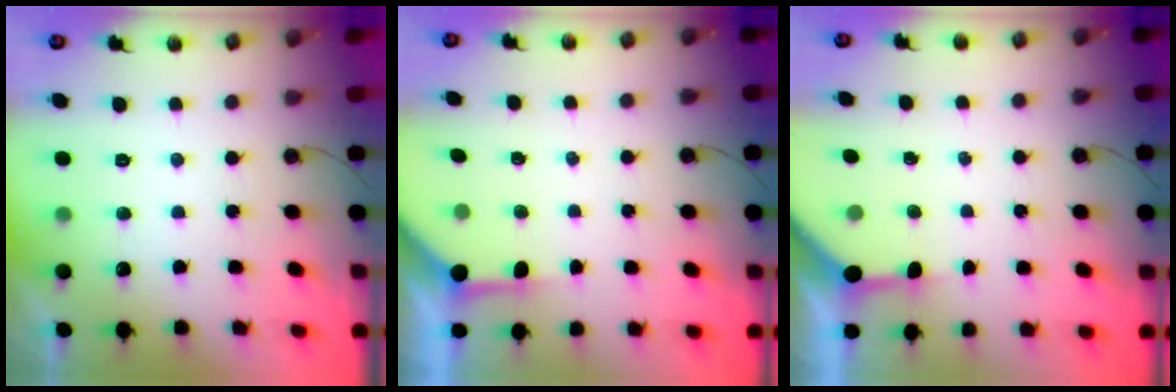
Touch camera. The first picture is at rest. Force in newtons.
{"total": 3.8, "press": 3.8, "slide": 0.5}
{"total": 3.8, "press": 3.8, "slide": 0.4}